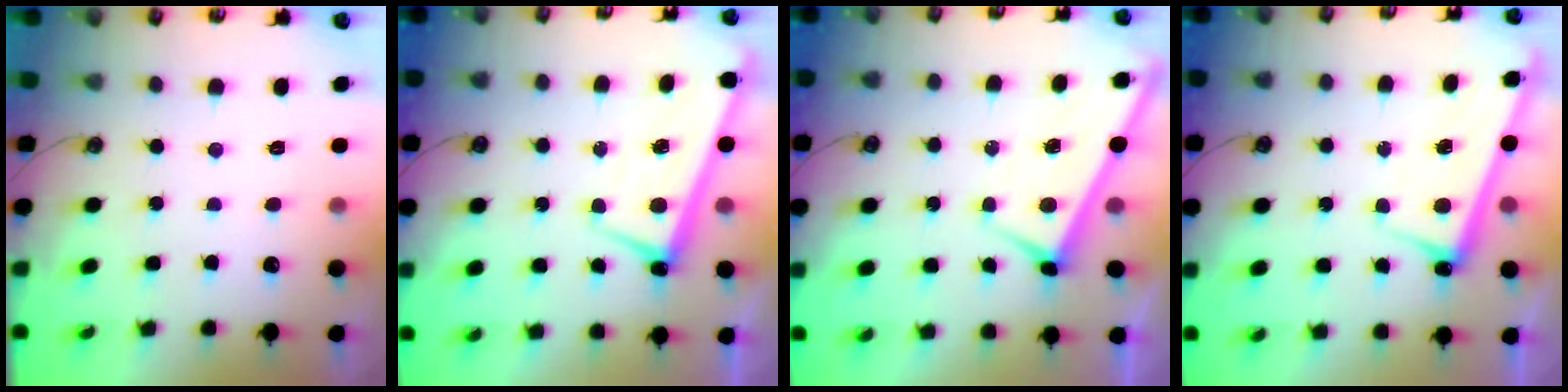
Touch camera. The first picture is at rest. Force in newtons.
{"total": 1.0, "press": 0.8, "slide": 0.5}
{"total": 1.9, "press": 1.9, "slide": 0.2}
{"total": 2.7, "press": 2.6, "slide": 0.7}